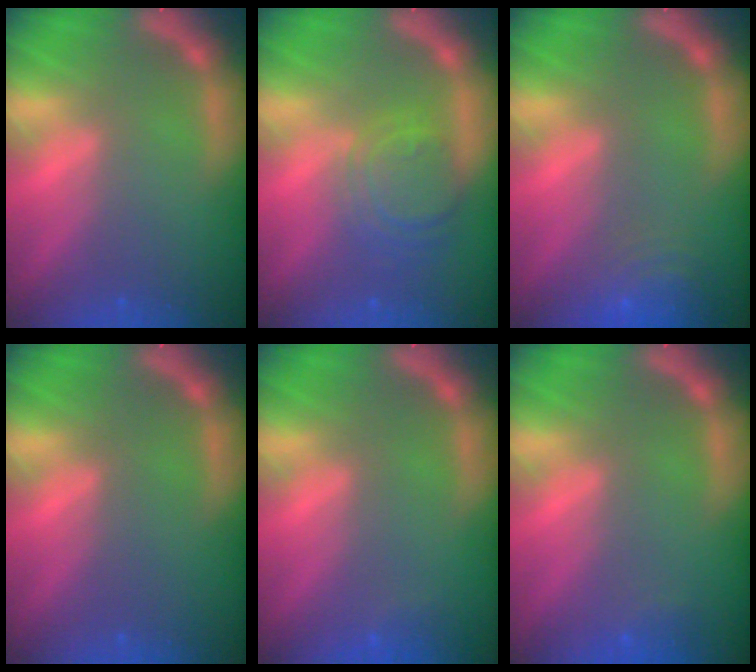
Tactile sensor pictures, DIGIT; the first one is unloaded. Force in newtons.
{"total": 5.6}
{"total": 6.0}
{"total": 0.0}
{"total": 0.9}
{"total": 1.4}